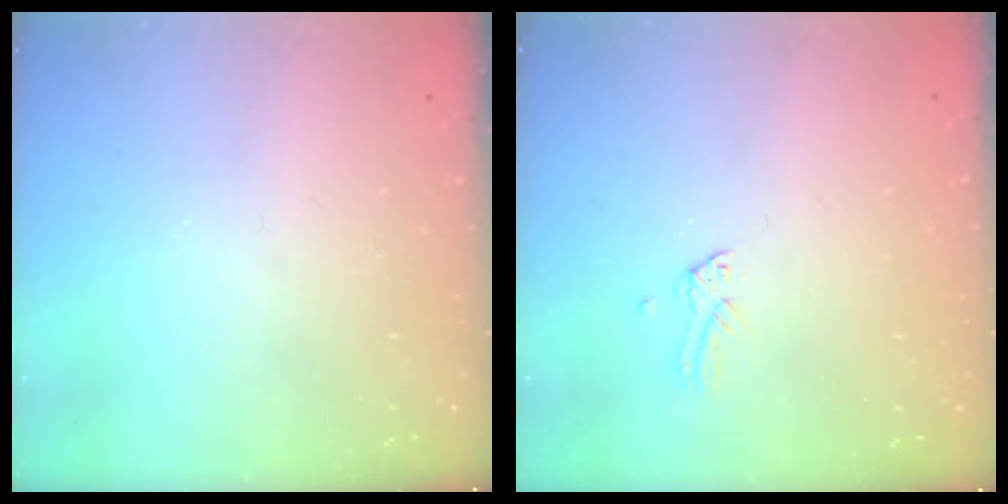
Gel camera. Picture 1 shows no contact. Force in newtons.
{"total": 0.0}